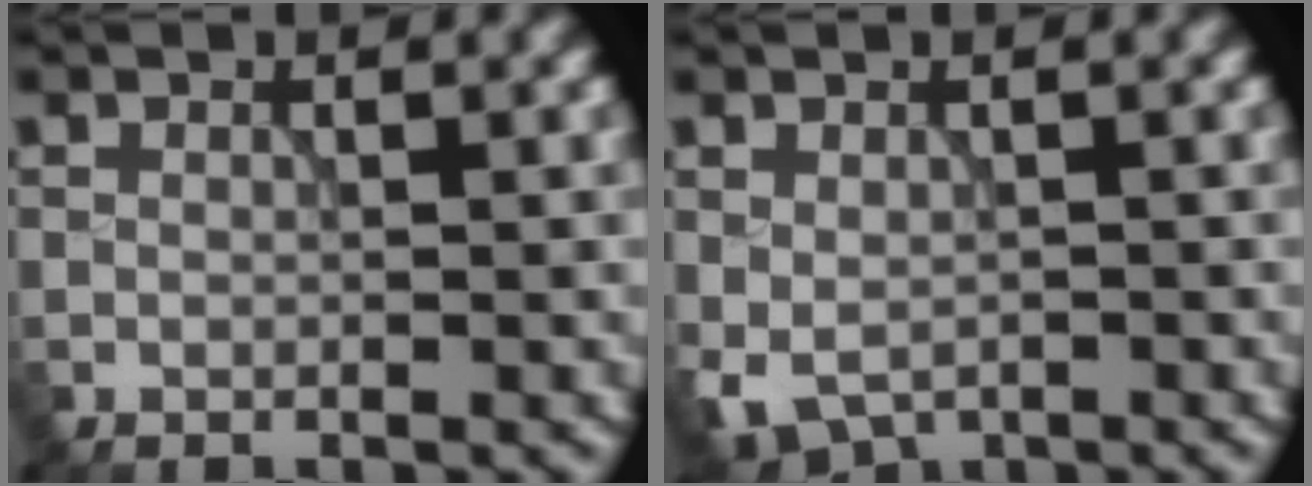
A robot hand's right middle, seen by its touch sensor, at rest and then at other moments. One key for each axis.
{"total": 3.6, "fx": -1.1, "fy": 2.4, "fz": 2.4, "tx": -0.044, "ty": -0.015, "tz": -0.012}